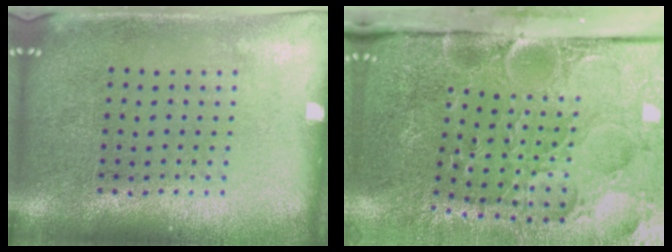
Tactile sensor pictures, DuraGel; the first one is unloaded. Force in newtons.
{"total": 5.2, "press": 4.1, "slide": 3.2}